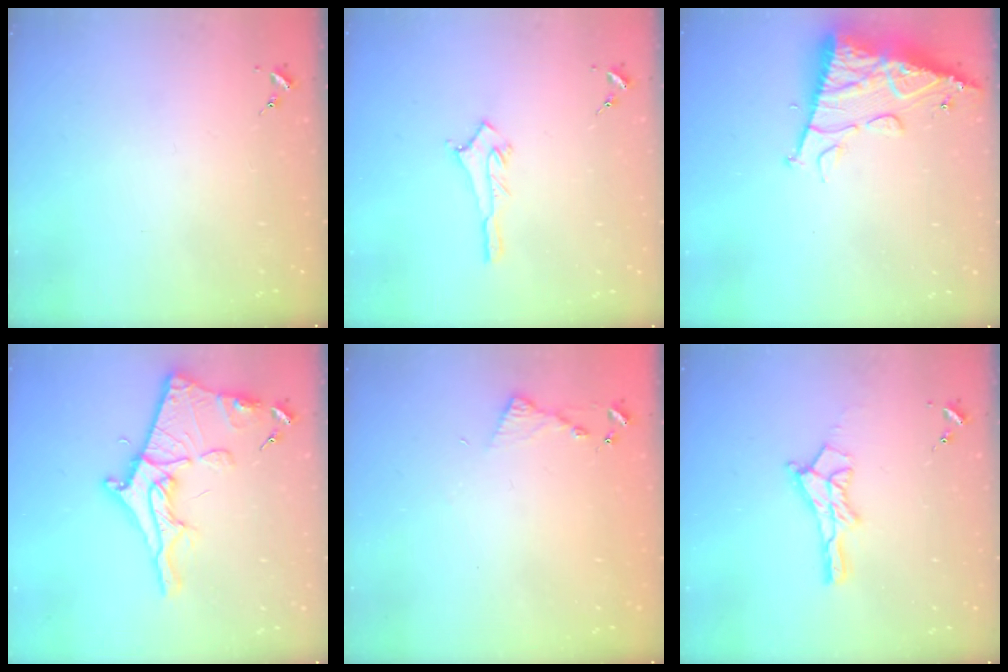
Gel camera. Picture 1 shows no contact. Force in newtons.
{"total": 3.8, "press": 3.8, "slide": 0.5}
{"total": 14.9, "press": 14.8, "slide": 1.5}
{"total": 17.4, "press": 17.4, "slide": 1.3}
{"total": 4.7, "press": 4.6, "slide": 0.5}
{"total": 13.0, "press": 13.0, "slide": 0.9}